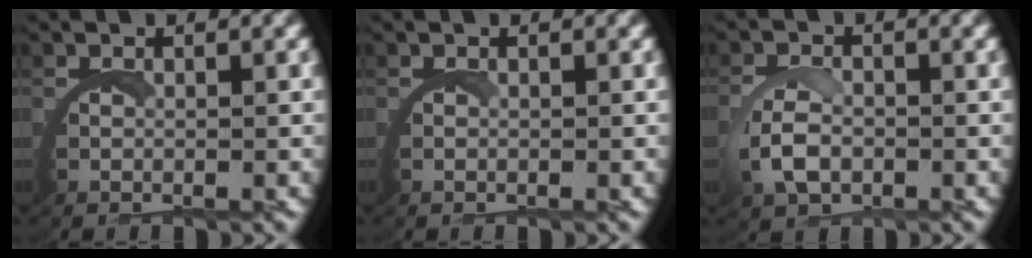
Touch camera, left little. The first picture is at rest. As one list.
[{"total": 0.0}, {"total": 2.4, "force": [0.0, 1.6, 1.9], "torque": [-0.054, -0.005, 0.001]}]